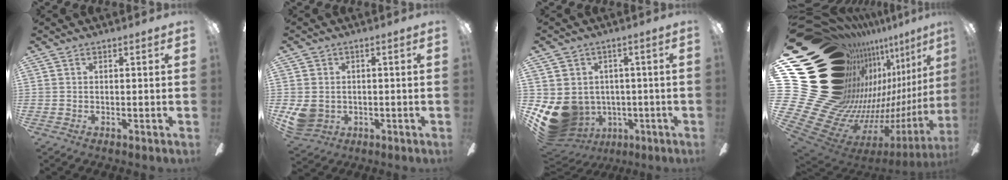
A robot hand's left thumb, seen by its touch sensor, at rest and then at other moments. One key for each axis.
{"total": 6.2, "fx": -0.8, "fy": 5.6, "fz": 2.6, "tx": -0.068, "ty": 0.003, "tz": -0.015}
{"total": 12.6, "fx": -3.3, "fy": 11.0, "fz": 5.1, "tx": -0.127, "ty": 0.009, "tz": -0.049}
{"total": 34.0, "fx": 10.9, "fy": 23.1, "fz": 22.5, "tx": -0.346, "ty": -0.157, "tz": 0.311}